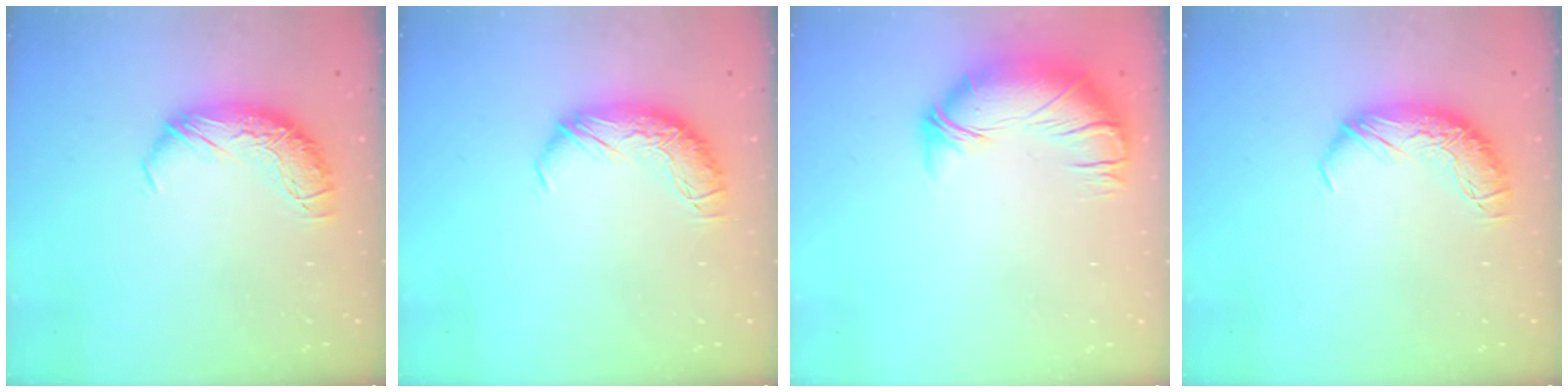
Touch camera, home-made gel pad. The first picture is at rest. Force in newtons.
{"total": 0.0}
{"total": 2.7, "press": 1.6, "slide": 2.2}
{"total": 0.0}